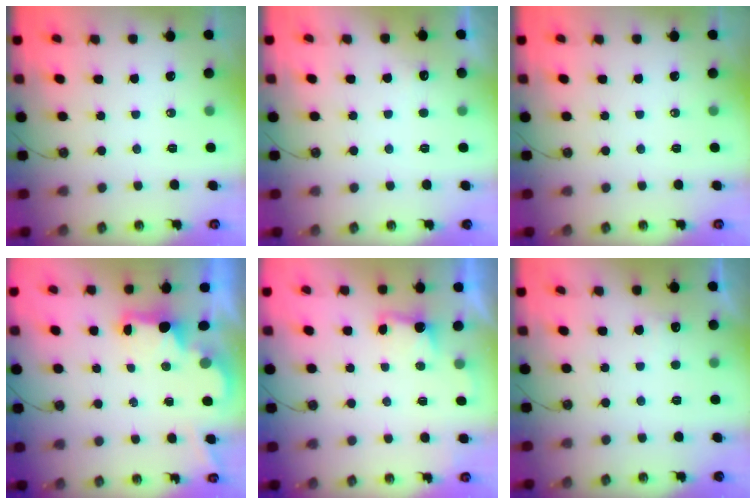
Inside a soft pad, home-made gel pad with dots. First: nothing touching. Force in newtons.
{"total": 4.3, "press": 4.2, "slide": 1.1}
{"total": 0.0}
{"total": 2.2, "press": 2.1, "slide": 0.7}
{"total": 1.4, "press": 1.0, "slide": 0.9}
{"total": 5.2, "press": 5.0, "slide": 1.3}